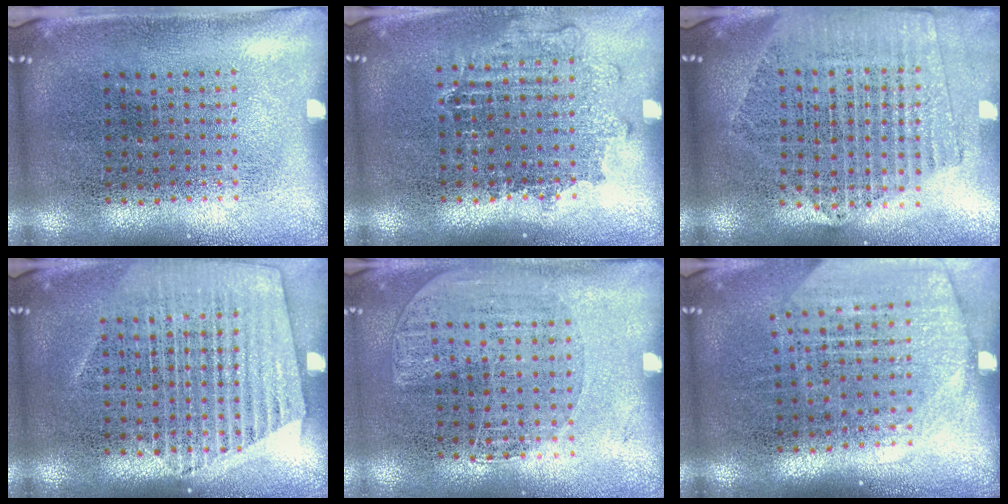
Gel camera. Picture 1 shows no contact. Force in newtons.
{"total": 1.0, "press": 1.0, "slide": 0.4}
{"total": 2.1, "press": 1.9, "slide": 0.9}
{"total": 1.5, "press": 1.5, "slide": 0.5}
{"total": 1.1, "press": 1.1, "slide": 0.4}
{"total": 1.9, "press": 1.6, "slide": 1.0}